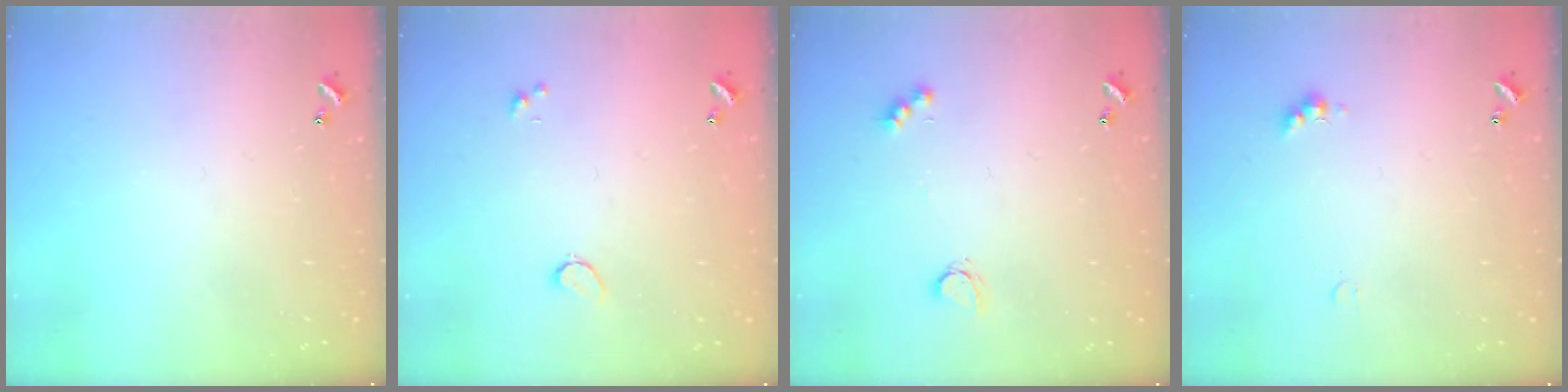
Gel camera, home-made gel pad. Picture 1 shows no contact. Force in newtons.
{"total": 0.6, "press": 0.0, "slide": 0.6}
{"total": 3.0, "press": 3.0, "slide": 0.5}
{"total": 2.0, "press": 2.0, "slide": 0.5}